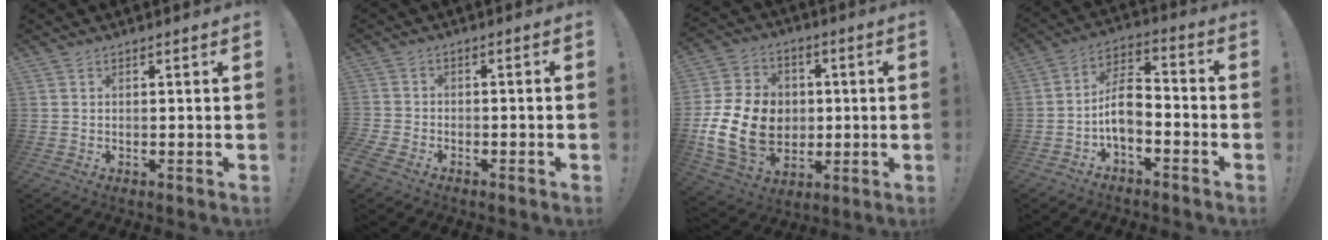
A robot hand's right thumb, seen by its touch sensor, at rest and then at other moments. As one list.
[{"total": 3.6, "force": [-3.0, 1.5, 1.4], "torque": [-0.038, 0.004, -0.058]}, {"total": 19.6, "force": [-2.2, 15.0, 12.4], "torque": [-0.231, 0.020, -0.018]}, {"total": 9.7, "force": [-3.5, 5.2, 7.4], "torque": [-0.132, 0.019, -0.062]}]